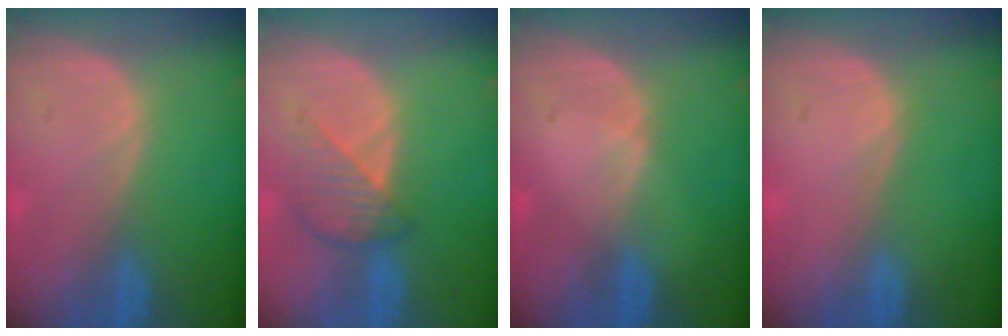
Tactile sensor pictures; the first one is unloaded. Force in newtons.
{"total": 4.6, "press": 4.3, "slide": 1.8}
{"total": 0.8, "press": 0.8, "slide": 0.1}
{"total": 0.0}